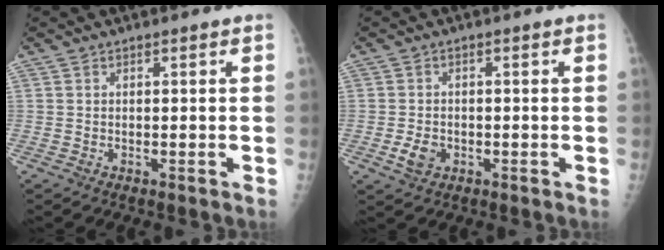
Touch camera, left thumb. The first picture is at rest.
{"total": 3.4, "force": [-1.1, 2.5, 2.0], "torque": [-0.033, 0.001, -0.017]}